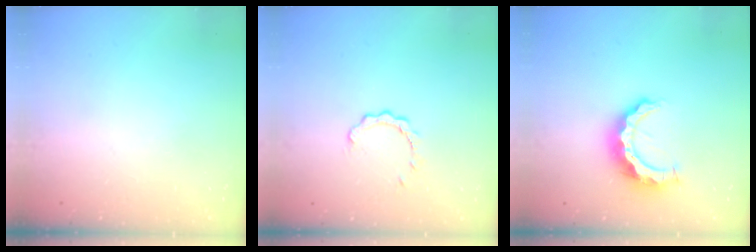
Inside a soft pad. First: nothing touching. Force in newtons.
{"total": 2.6, "press": 2.6, "slide": 0.3}
{"total": 10.4, "press": 10.4, "slide": 1.1}